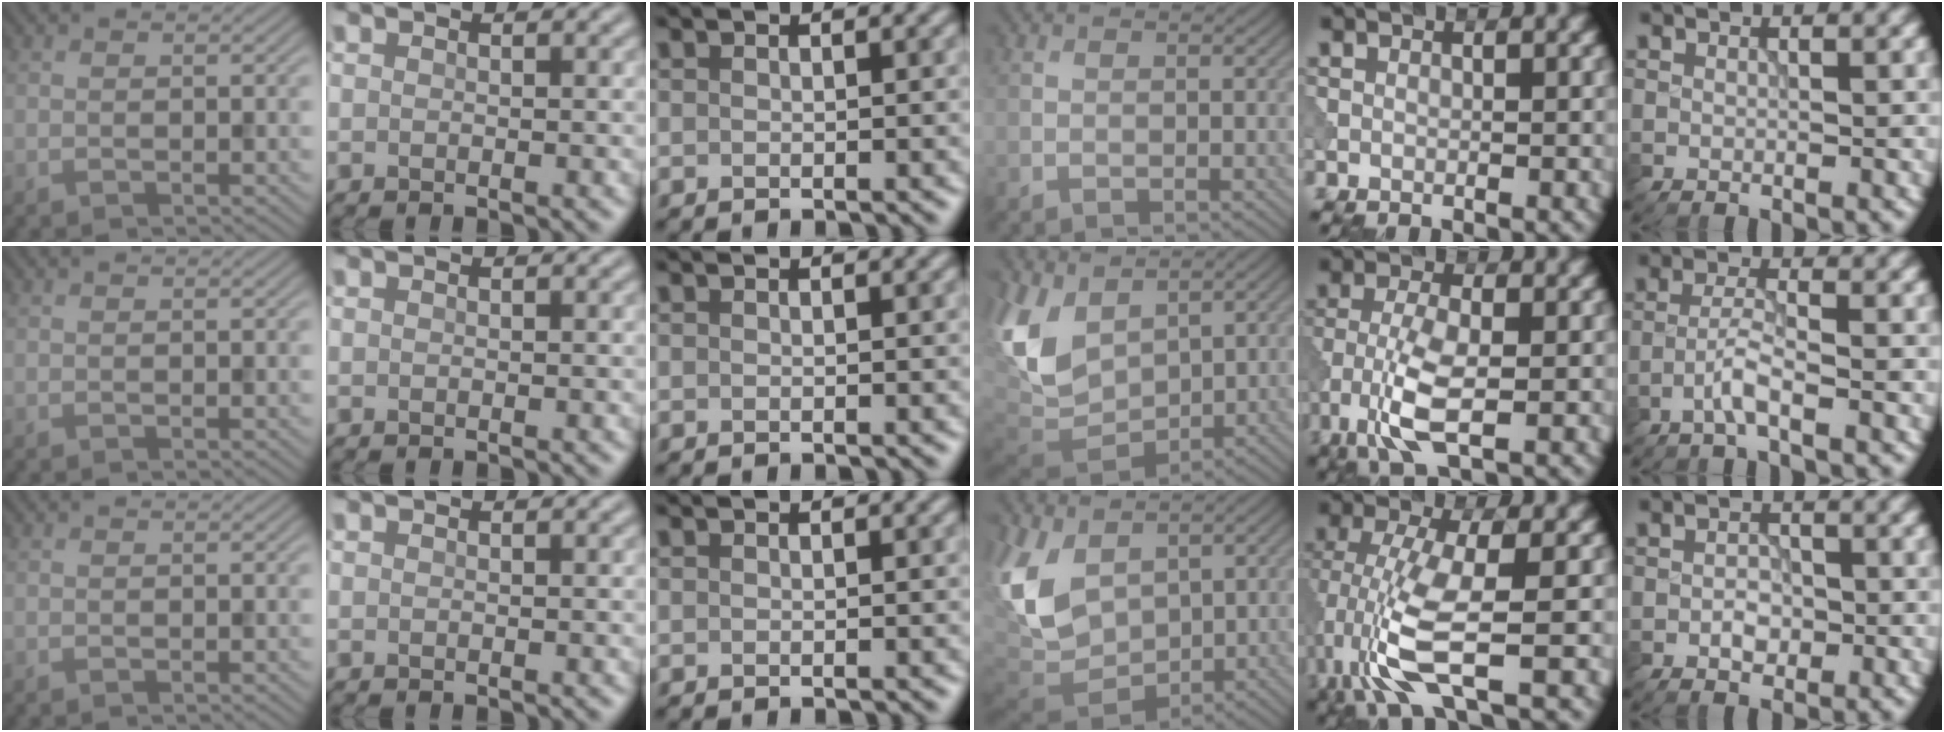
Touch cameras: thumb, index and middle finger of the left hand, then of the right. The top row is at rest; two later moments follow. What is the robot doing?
{"motion": "wipe", "object": "makeup brush"}